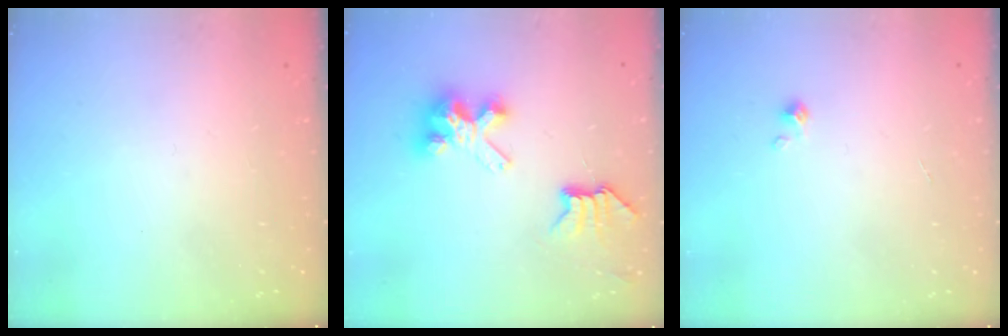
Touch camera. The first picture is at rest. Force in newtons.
{"total": 6.8, "press": 6.8, "slide": 0.2}
{"total": 0.0}